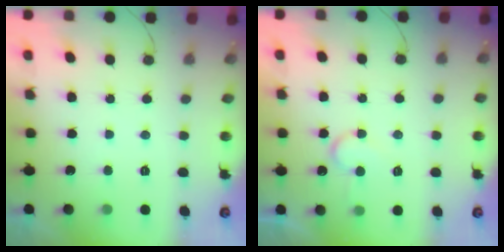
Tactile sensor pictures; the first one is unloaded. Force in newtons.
{"total": 7.6, "press": 7.5, "slide": 0.8}